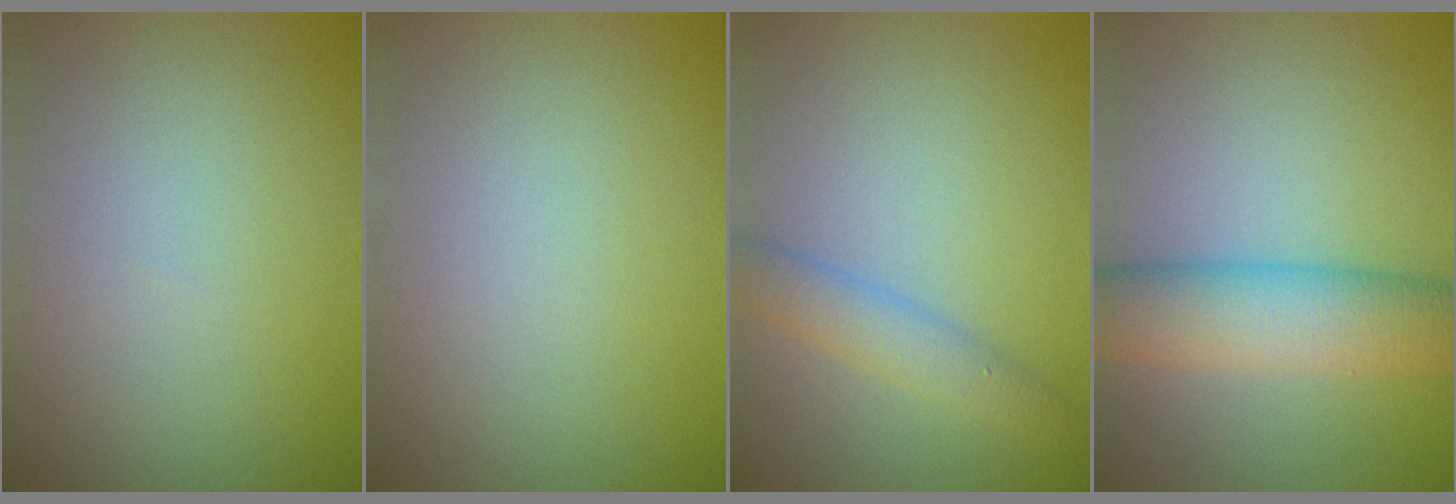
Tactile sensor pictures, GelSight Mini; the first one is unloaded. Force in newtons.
{"total": 0.0}
{"total": 2.8, "press": 2.8, "slide": 0.1}
{"total": 6.8, "press": 6.8, "slide": 0.2}